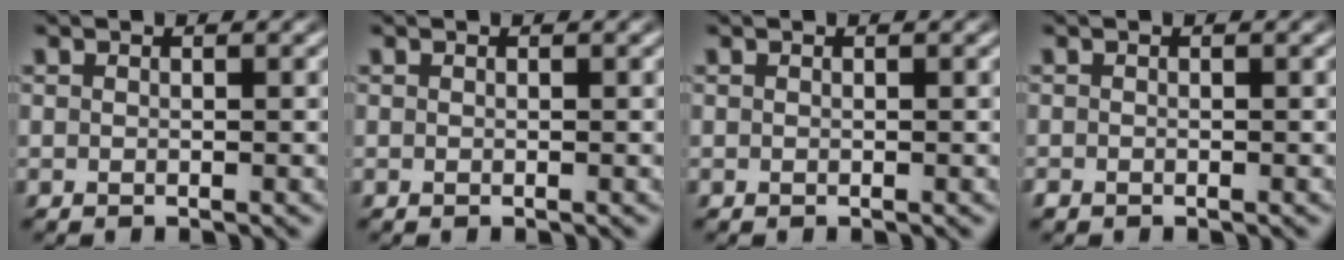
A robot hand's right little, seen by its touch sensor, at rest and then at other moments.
{"total": 0.0}
{"total": 0.0}
{"total": 0.7, "force": [-0.7, 0.2, 0.1], "torque": [-0.002, -0.011, -0.007]}